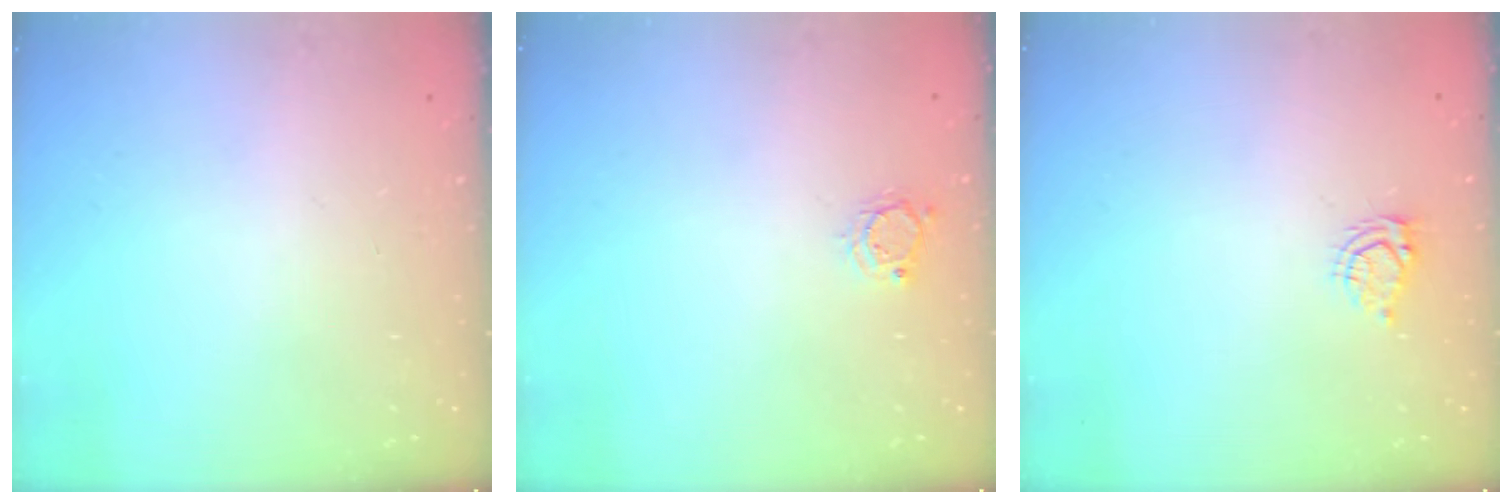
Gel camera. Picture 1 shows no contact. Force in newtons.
{"total": 4.8, "press": 4.8, "slide": 0.4}
{"total": 4.4, "press": 4.4, "slide": 0.6}